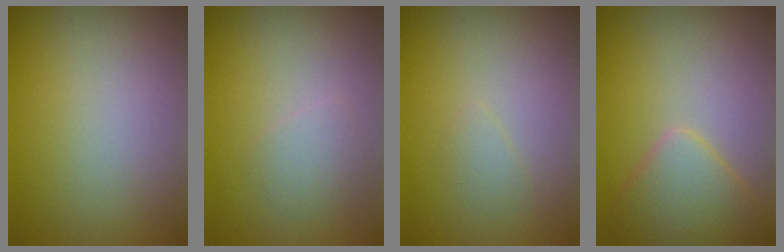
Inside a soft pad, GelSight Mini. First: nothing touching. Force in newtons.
{"total": 1.4, "press": 1.4, "slide": 0.1}
{"total": 0.8, "press": 0.8, "slide": 0.0}
{"total": 4.0, "press": 3.9, "slide": 0.2}